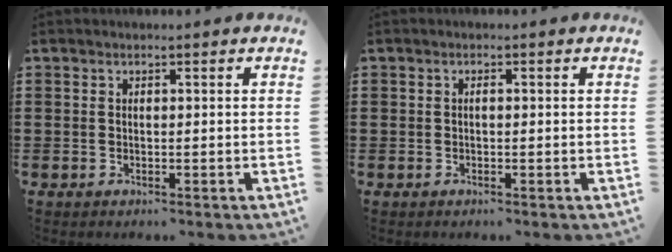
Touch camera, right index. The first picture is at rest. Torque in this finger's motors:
{"motor_torque": [-0.49, 0.75, -0.08, -0.01]}